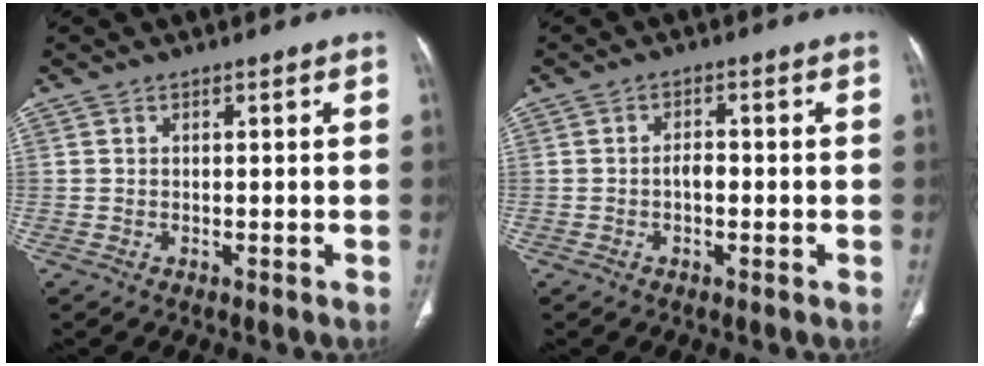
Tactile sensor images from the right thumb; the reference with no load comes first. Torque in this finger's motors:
{"motor_torque": [0.09, 0.39, 0.27, -0.33, -0.01]}